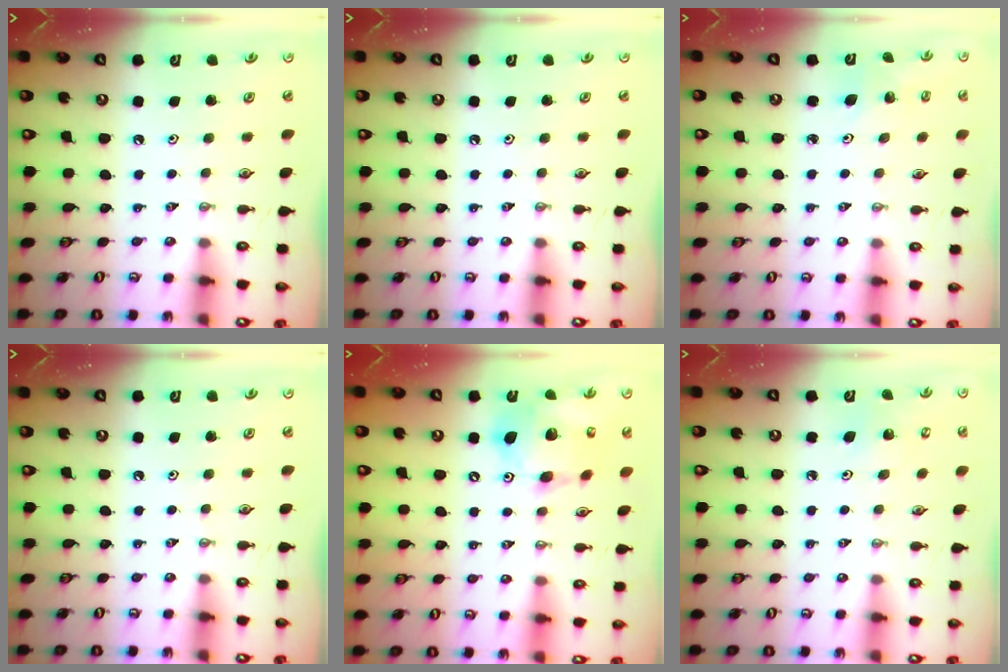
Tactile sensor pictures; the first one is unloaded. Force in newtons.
{"total": 0.0}
{"total": 3.0, "press": 2.2, "slide": 2.0}
{"total": 0.0}
{"total": 15.8, "press": 15.5, "slide": 3.0}
{"total": 4.8, "press": 4.8, "slide": 0.4}